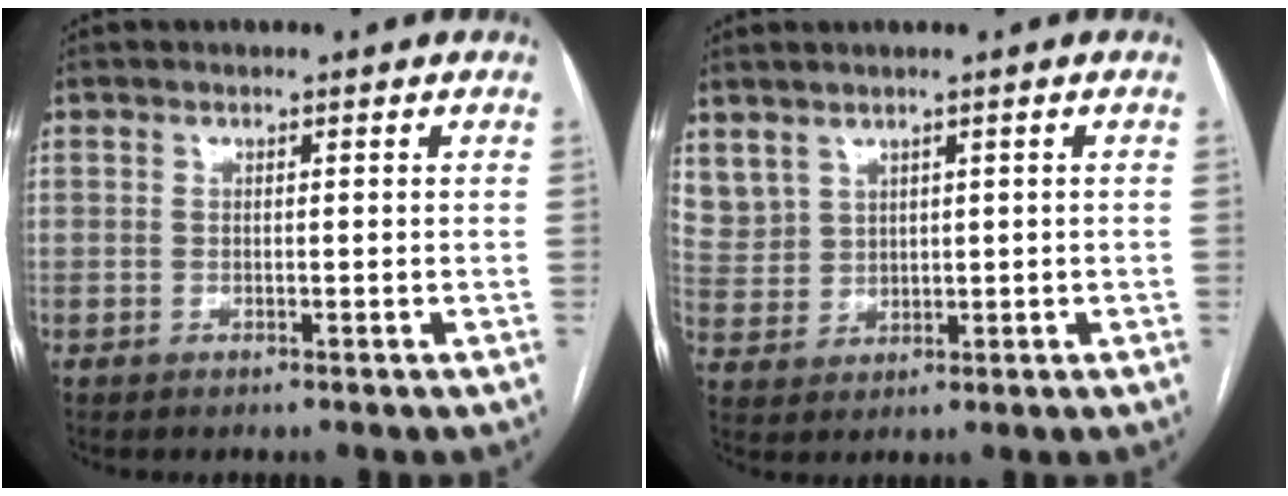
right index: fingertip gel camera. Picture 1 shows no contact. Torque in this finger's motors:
{"motor_torque": [-0.16, 0.30, 0.00, 0.00]}